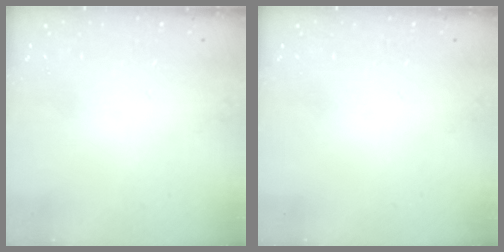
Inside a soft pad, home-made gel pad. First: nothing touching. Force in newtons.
{"total": 0.0}